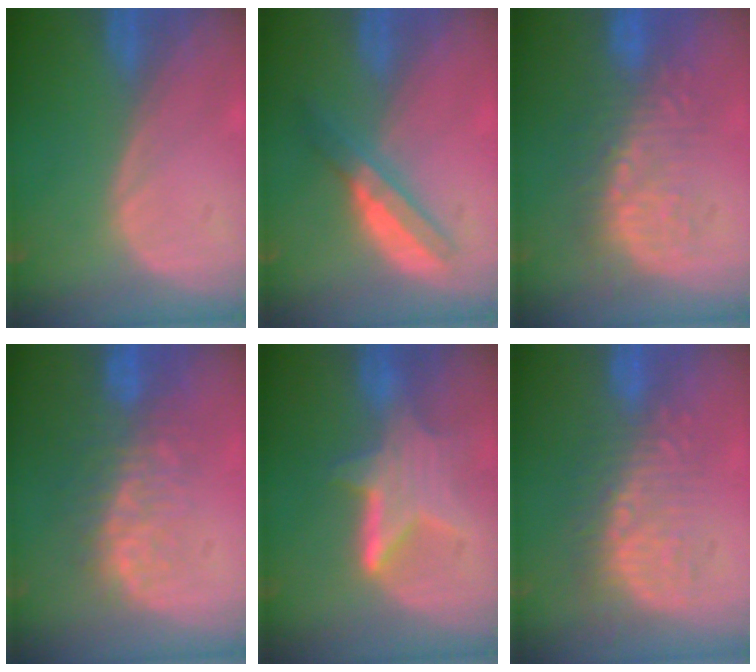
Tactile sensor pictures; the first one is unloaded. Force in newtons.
{"total": 4.9, "press": 4.8, "slide": 0.7}
{"total": 8.8, "press": 8.6, "slide": 2.0}
{"total": 9.1, "press": 8.0, "slide": 4.5}
{"total": 6.3, "press": 6.3, "slide": 0.5}
{"total": 9.8, "press": 8.7, "slide": 4.5}